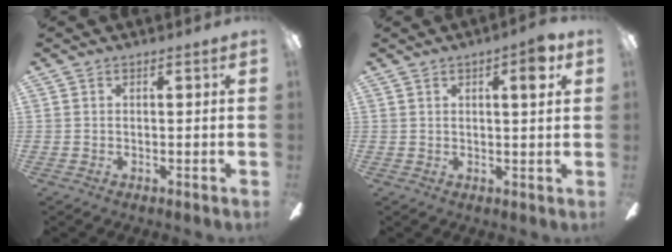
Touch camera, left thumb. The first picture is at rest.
{"total": 4.6, "force": [2.4, 0.9, 3.8], "torque": [-0.049, -0.009, 0.031]}